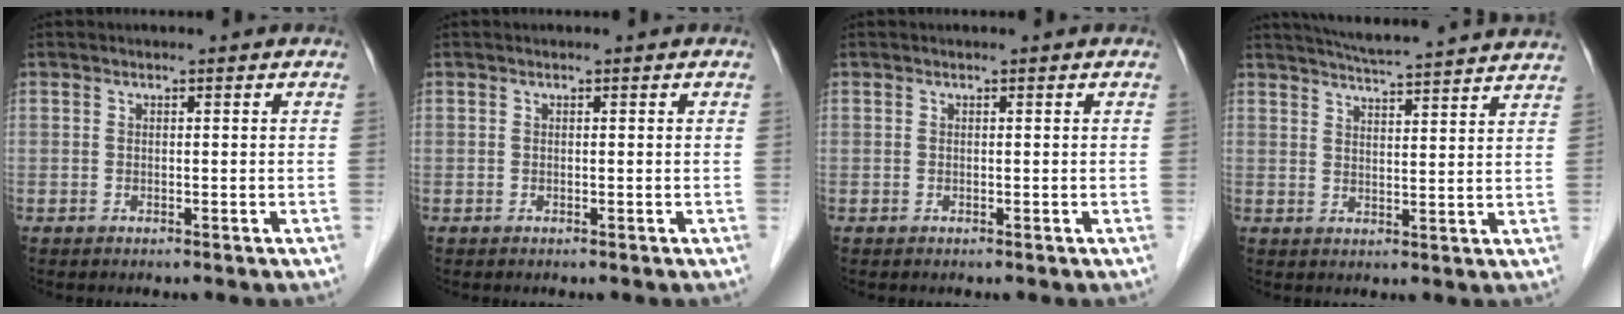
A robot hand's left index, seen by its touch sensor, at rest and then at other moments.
{"total": 0.0}
{"total": 0.0}
{"total": 17.1, "force": [15.9, 0.3, 6.2], "torque": [-0.099, 0.004, 0.208]}